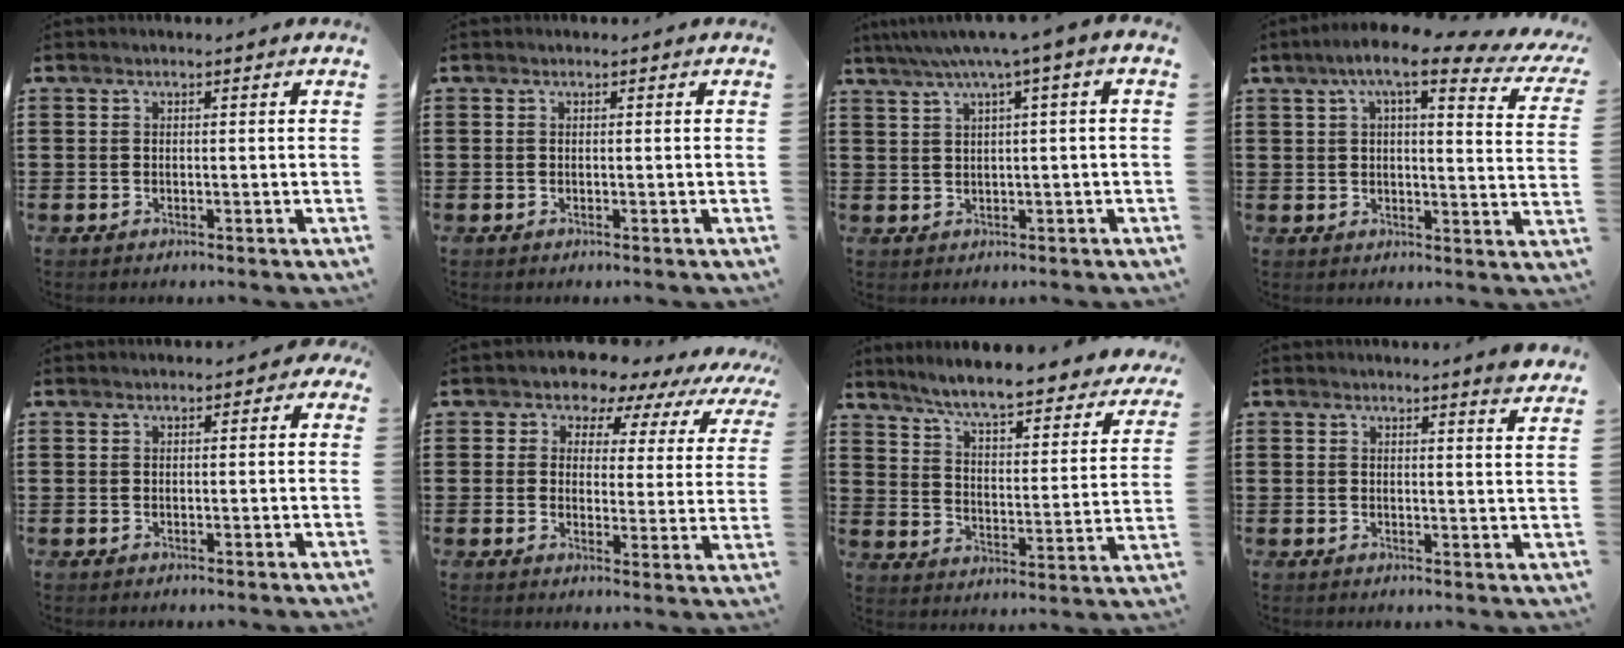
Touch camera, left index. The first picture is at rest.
{"total": 0.0}
{"total": 4.4, "force": [1.3, -0.5, 4.2], "torque": [-0.082, -0.010, 0.017]}
{"total": 8.9, "force": [6.3, 1.4, 6.2], "torque": [-0.115, -0.020, 0.101]}
{"total": 0.7, "force": [-0.1, 0.5, 0.4], "torque": [-0.010, 0.005, -0.003]}
{"total": 5.5, "force": [4.9, 2.5, 0.6], "torque": [-0.031, -0.033, 0.082]}
{"total": 6.5, "force": [5.8, -0.4, 2.9], "torque": [-0.080, -0.044, 0.094]}
{"total": 2.8, "force": [2.6, -0.5, 1.0], "torque": [-0.018, -0.010, 0.046]}